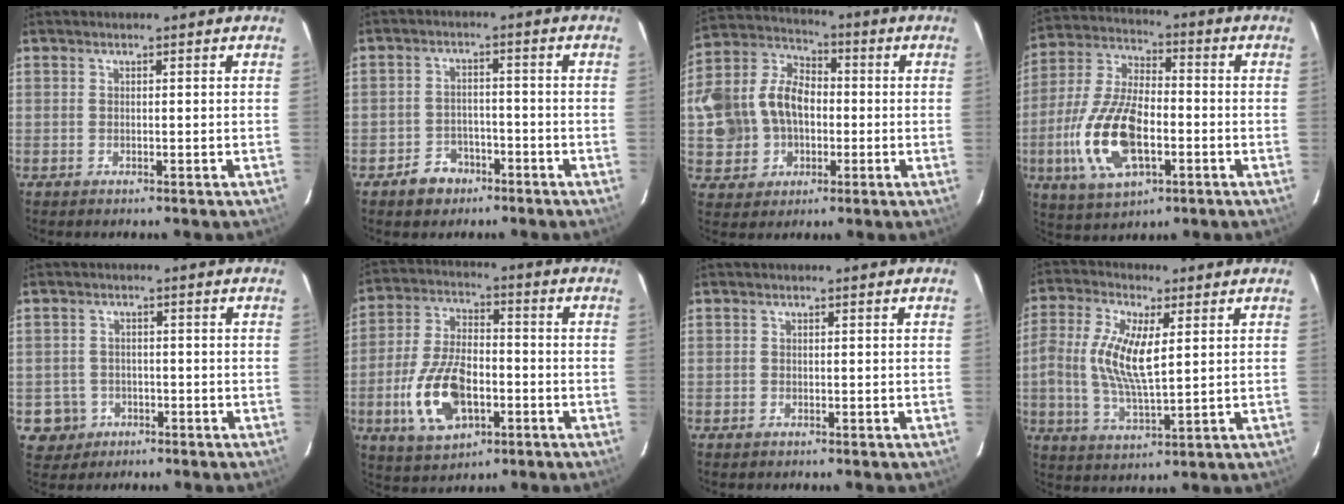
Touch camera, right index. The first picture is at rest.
{"total": 5.6, "force": [-3.8, 3.9, 1.3], "torque": [-0.042, 0.016, -0.053]}
{"total": 17.0, "force": [-1.8, 14.0, 9.4], "torque": [-0.246, 0.039, -0.022]}
{"total": 17.3, "force": [-4.9, 8.1, 14.5], "torque": [-0.316, -0.006, -0.089]}
{"total": 5.2, "force": [-1.9, 4.8, 0.2], "torque": [-0.015, 0.021, -0.026]}
{"total": 14.6, "force": [-4.8, 7.9, 11.3], "torque": [-0.240, 0.003, -0.078]}
{"total": 0.6, "force": [-0.5, 0.4, 0.0], "torque": [-0.002, 0.000, -0.010]}
{"total": 11.0, "force": [1.4, 3.9, 10.1], "torque": [-0.208, 0.004, 0.024]}